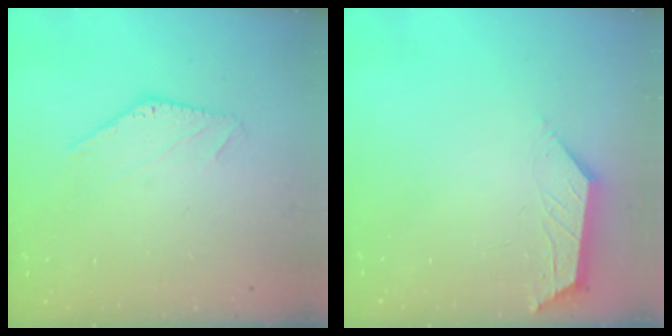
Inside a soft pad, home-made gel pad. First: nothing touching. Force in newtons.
{"total": 1.9, "press": 1.9, "slide": 0.4}